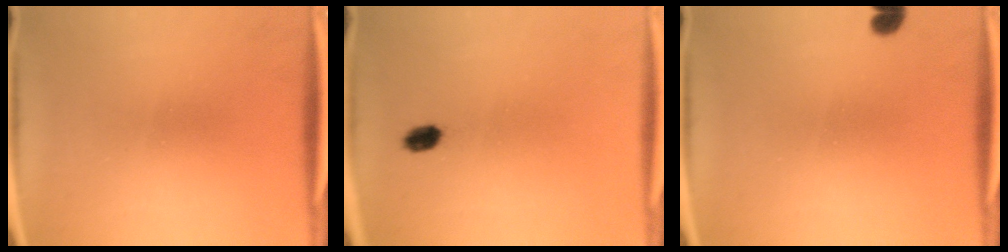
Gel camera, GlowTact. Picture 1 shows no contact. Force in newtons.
{"total": 2.4}
{"total": 1.7}